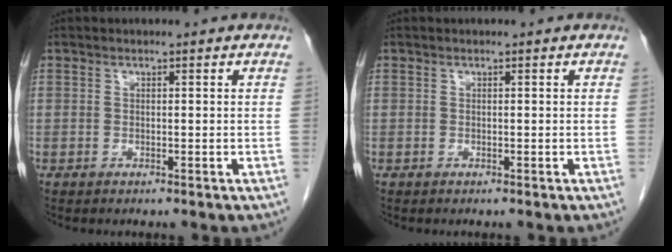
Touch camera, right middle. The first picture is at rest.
{"total": 0.0}